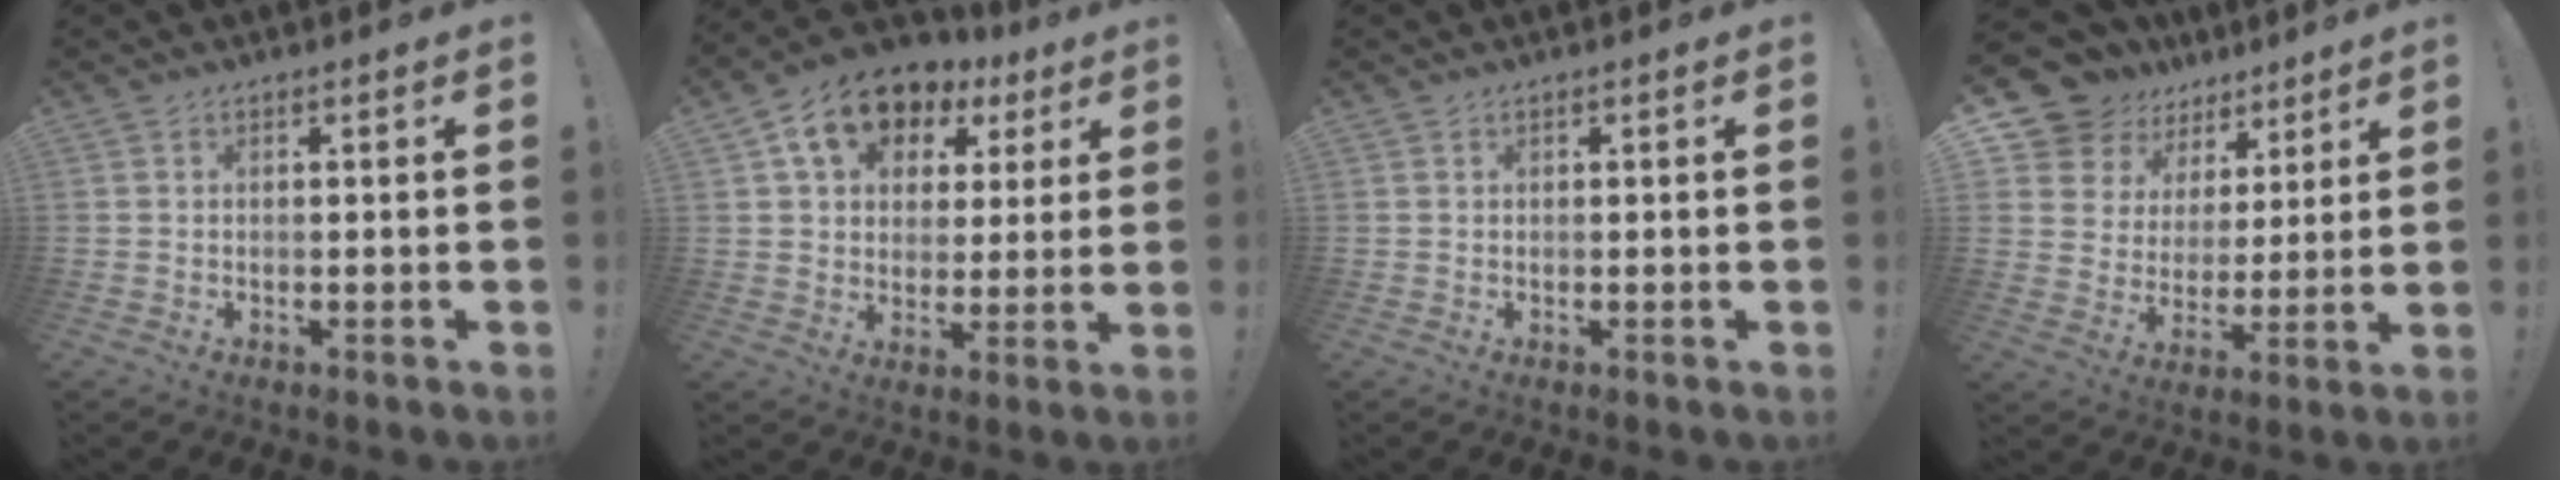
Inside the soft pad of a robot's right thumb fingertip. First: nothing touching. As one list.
[{"total": 13.1, "force": [6.9, 9.2, 6.3], "torque": [-0.099, -0.032, 0.129]}, {"total": 0.0}, {"total": 12.6, "force": [8.9, 8.5, 2.9], "torque": [-0.060, -0.067, 0.178]}]